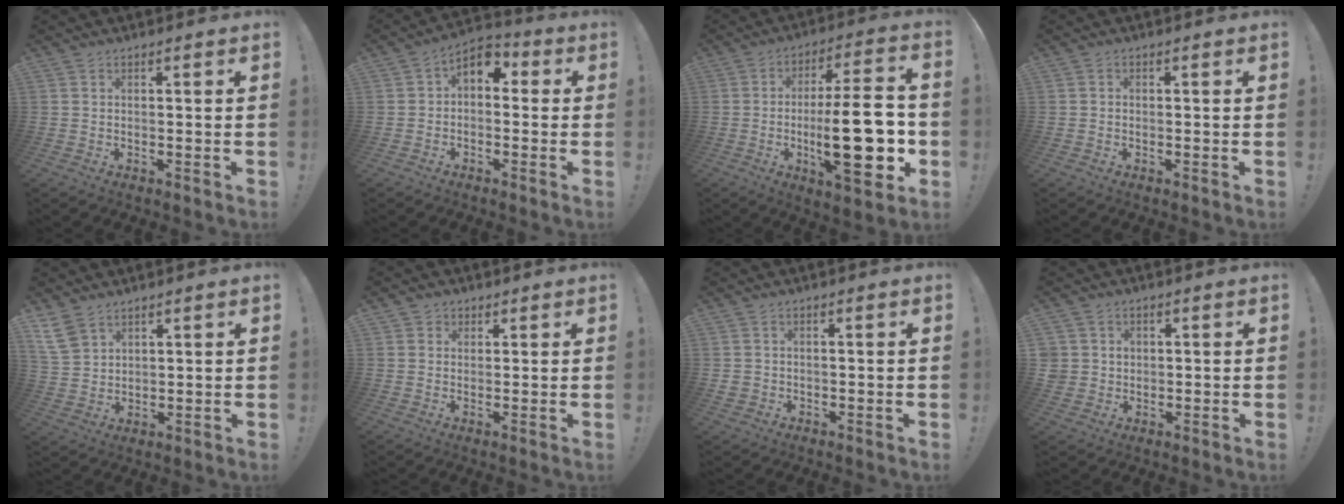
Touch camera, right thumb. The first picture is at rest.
{"total": 5.7, "force": [0.1, 4.3, 3.7], "torque": [-0.053, 0.011, 0.008]}
{"total": 24.6, "force": [-3.7, 8.1, 22.9], "torque": [-0.365, -0.003, -0.058]}
{"total": 0.7, "force": [-0.5, 0.5, 0.1], "torque": [-0.003, 0.004, -0.008]}
{"total": 6.9, "force": [4.4, 4.2, 3.3], "torque": [-0.067, -0.016, 0.086]}
{"total": 2.4, "force": [1.0, 2.2, 0.3], "torque": [0.004, -0.004, 0.016]}
{"total": 1.9, "force": [-0.1, 1.8, 0.6], "torque": [-0.013, 0.004, 0.000]}
{"total": 4.1, "force": [0.7, 4.0, 0.8], "torque": [-0.014, 0.003, 0.016]}